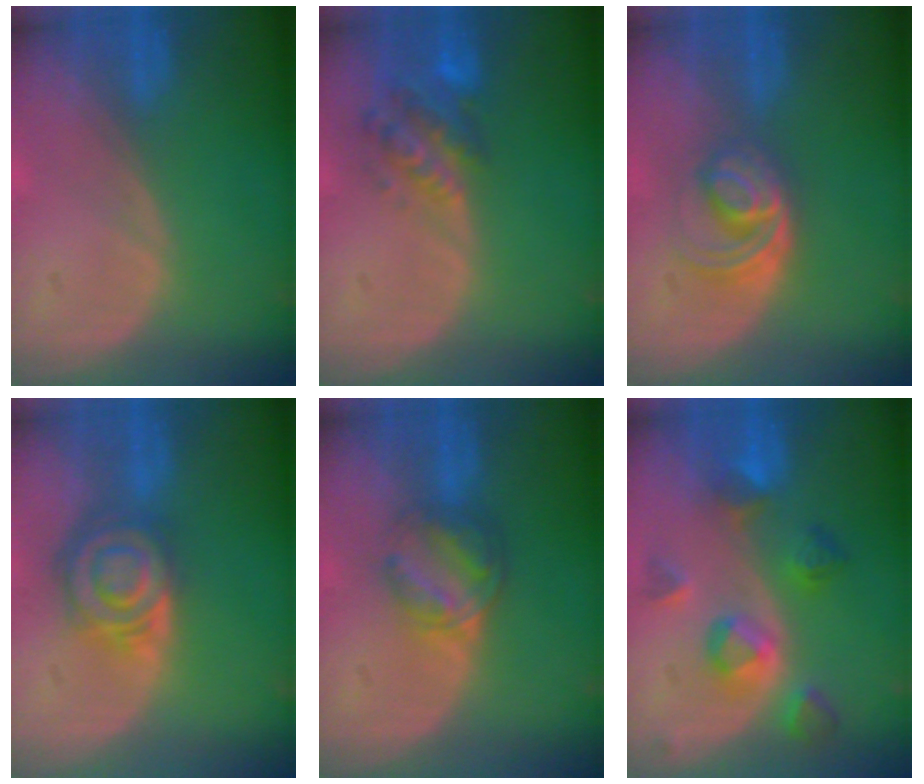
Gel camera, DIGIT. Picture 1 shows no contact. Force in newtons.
{"total": 6.3, "press": 5.8, "slide": 2.5}
{"total": 6.3, "press": 5.4, "slide": 3.2}
{"total": 8.1, "press": 7.1, "slide": 3.9}
{"total": 6.3, "press": 5.4, "slide": 3.2}
{"total": 7.5, "press": 7.1, "slide": 2.6}